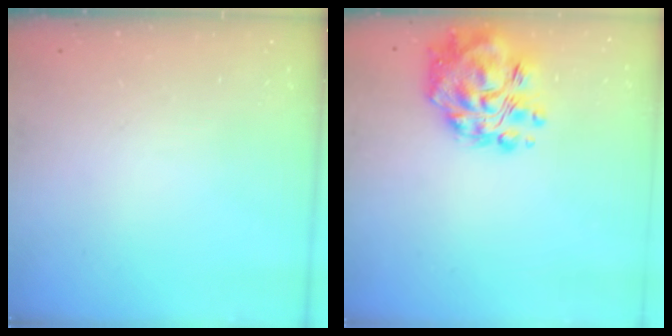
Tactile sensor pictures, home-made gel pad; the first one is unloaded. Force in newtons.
{"total": 14.5, "press": 13.8, "slide": 4.5}